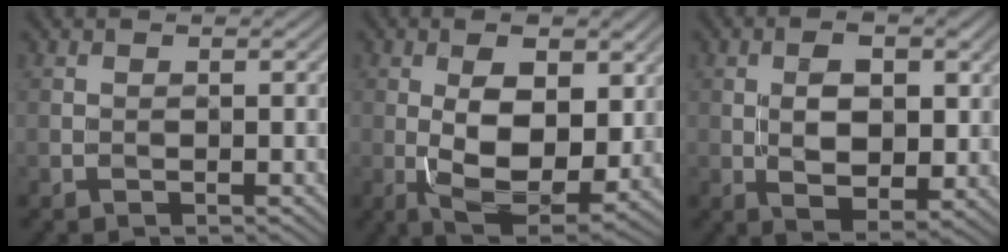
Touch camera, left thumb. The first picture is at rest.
{"total": 9.1, "force": [1.3, 4.5, 7.8], "torque": [-0.138, -0.009, 0.025]}
{"total": 5.5, "force": [1.3, 3.1, 4.4], "torque": [-0.076, -0.007, 0.024]}